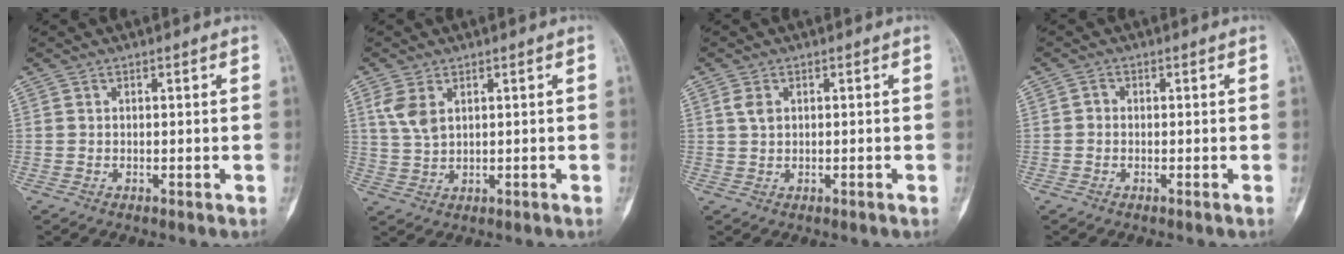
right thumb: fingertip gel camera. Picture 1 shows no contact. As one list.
[{"total": 4.4, "force": [1.8, 2.4, 3.2], "torque": [-0.069, -0.002, 0.043]}, {"total": 1.7, "force": [0.5, 1.1, 1.3], "torque": [-0.026, 0.001, 0.010]}, {"total": 0.8, "force": [-0.2, 0.6, 0.5], "torque": [-0.009, 0.000, -0.011]}]